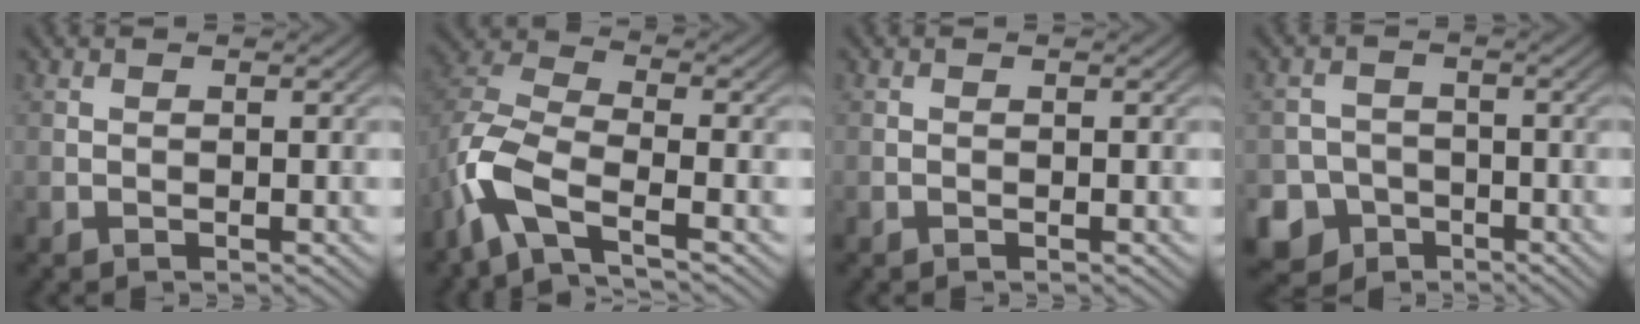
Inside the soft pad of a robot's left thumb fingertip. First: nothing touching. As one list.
[{"total": 8.0, "force": [-4.0, 3.2, 6.1], "torque": [-0.143, 0.001, -0.102]}, {"total": 0.0}, {"total": 6.0, "force": [-3.5, 4.8, 1.0], "torque": [-0.012, -0.009, -0.076]}]